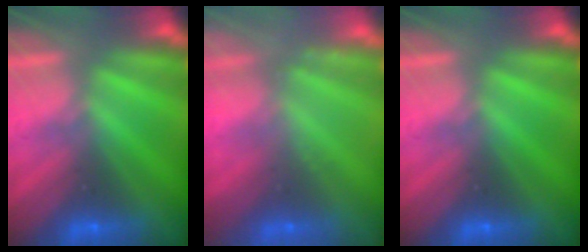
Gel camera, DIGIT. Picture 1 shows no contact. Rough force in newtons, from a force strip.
{"total": 2.2}
{"total": 0.0}